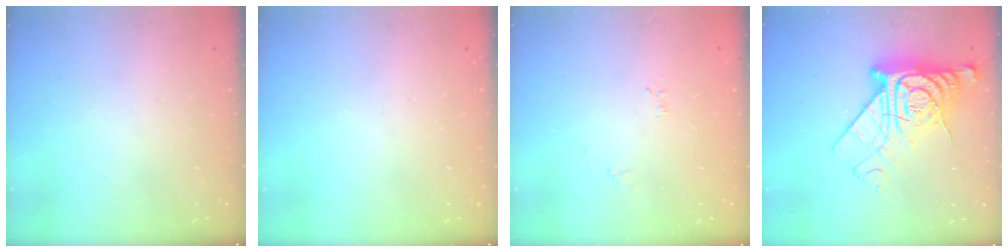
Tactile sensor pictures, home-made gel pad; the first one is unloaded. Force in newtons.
{"total": 0.0}
{"total": 2.5, "press": 2.5, "slide": 0.3}
{"total": 17.5, "press": 17.3, "slide": 2.1}